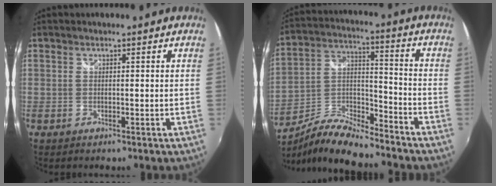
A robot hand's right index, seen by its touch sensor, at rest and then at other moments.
{"total": 13.5, "force": [-10.3, 3.5, 8.1], "torque": [-0.168, -0.001, -0.194]}